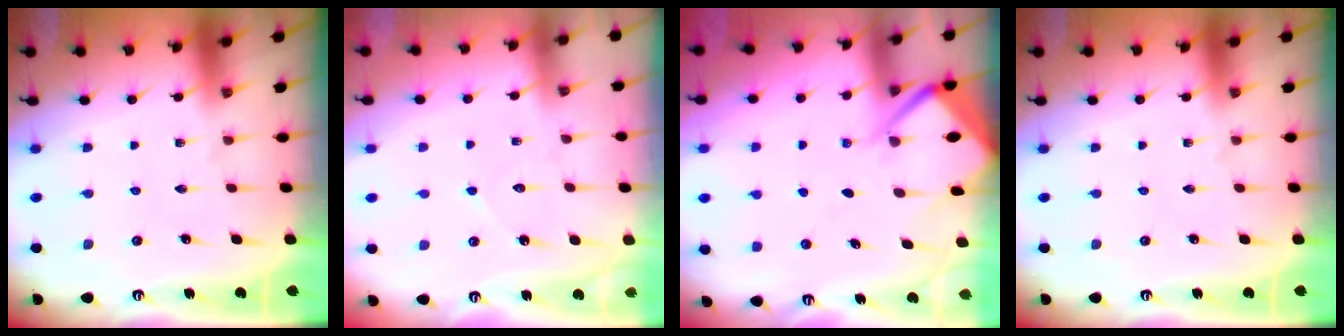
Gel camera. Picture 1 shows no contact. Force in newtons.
{"total": 4.7, "press": 4.7, "slide": 0.5}
{"total": 6.8, "press": 6.7, "slide": 0.6}
{"total": 0.0}